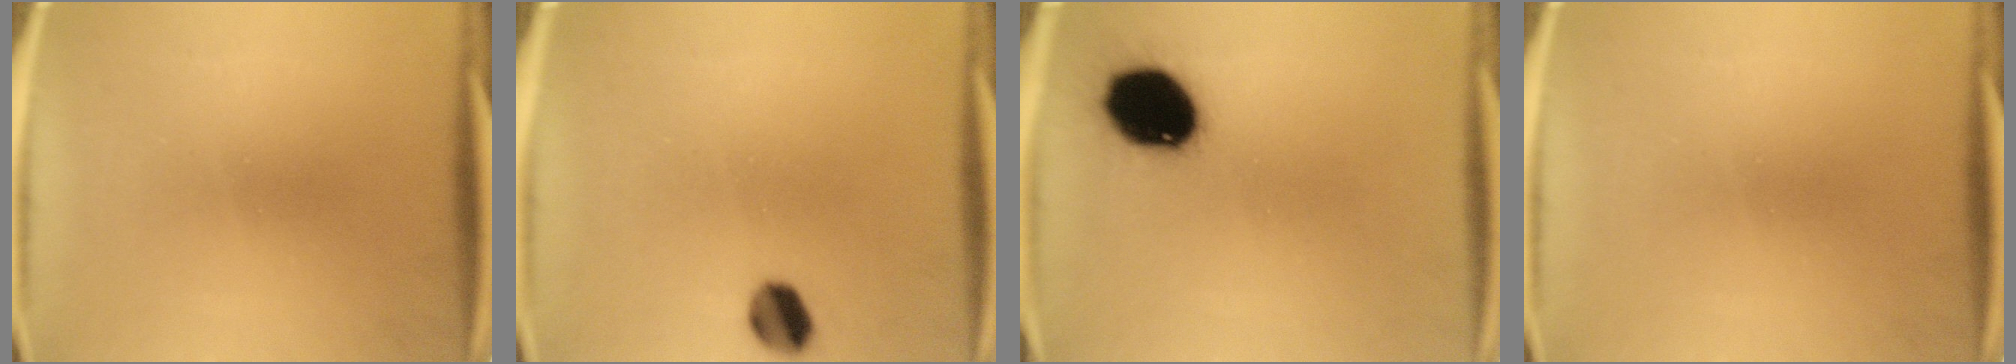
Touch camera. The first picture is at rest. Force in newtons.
{"total": 5.6}
{"total": 15.6}
{"total": 0.0}